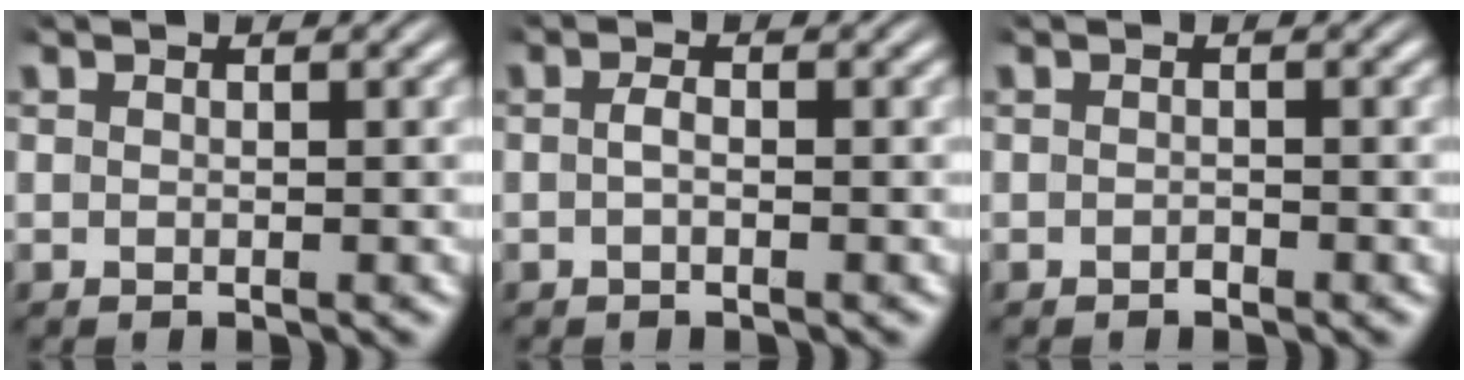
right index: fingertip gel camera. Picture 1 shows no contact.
{"total": 1.0, "force": [-0.5, 0.1, 0.8], "torque": [-0.021, -0.006, -0.007]}
{"total": 0.6, "force": [-0.6, -0.2, 0.0], "torque": [-0.003, -0.007, -0.007]}